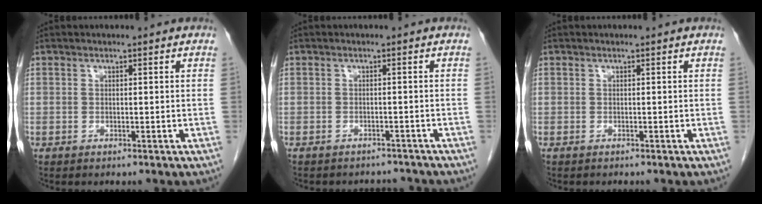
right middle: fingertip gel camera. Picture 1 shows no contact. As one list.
[{"total": 5.0, "force": [-4.8, 1.4, 0.3], "torque": [-0.004, 0.002, -0.057]}, {"total": 0.0}]